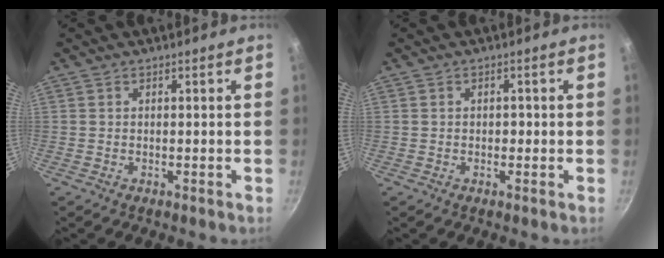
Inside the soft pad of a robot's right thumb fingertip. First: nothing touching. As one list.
[{"total": 1.2, "force": [-0.1, 1.0, 0.8], "torque": [-0.006, 0.005, -0.002]}]